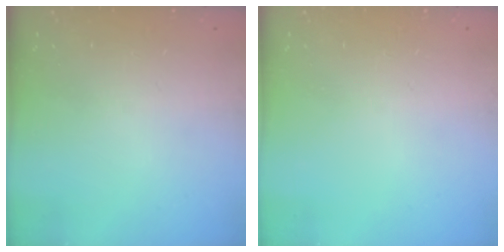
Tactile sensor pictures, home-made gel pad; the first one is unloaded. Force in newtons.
{"total": 0.0}